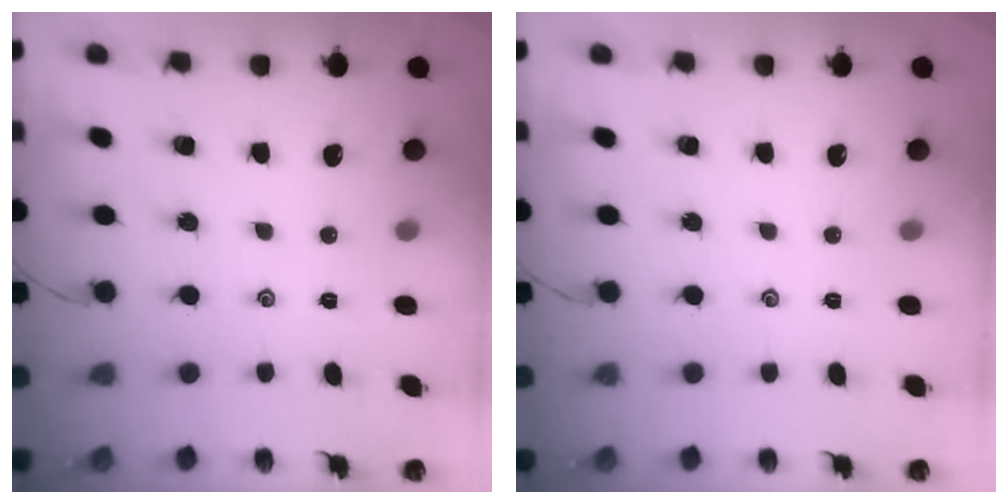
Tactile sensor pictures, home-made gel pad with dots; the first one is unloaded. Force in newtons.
{"total": 0.0}